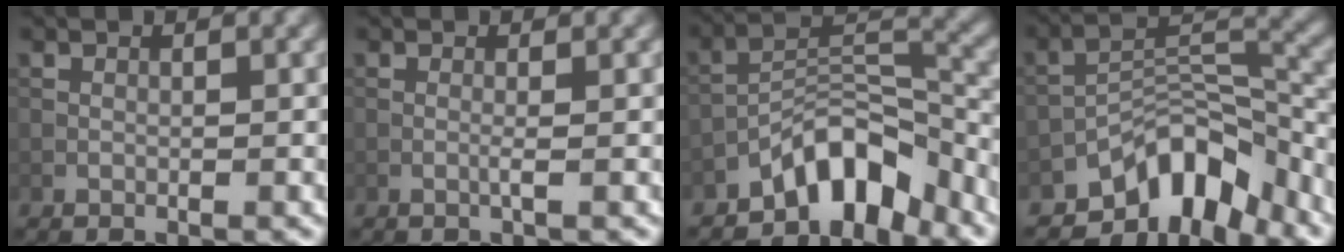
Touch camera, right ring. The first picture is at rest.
{"total": 0.7, "force": [-0.1, 0.0, 0.7], "torque": [-0.014, 0.000, -0.007]}
{"total": 6.5, "force": [-5.0, 2.5, 3.3], "torque": [-0.037, 0.011, -0.096]}
{"total": 8.1, "force": [-5.9, 3.6, 4.3], "torque": [-0.045, 0.003, -0.111]}